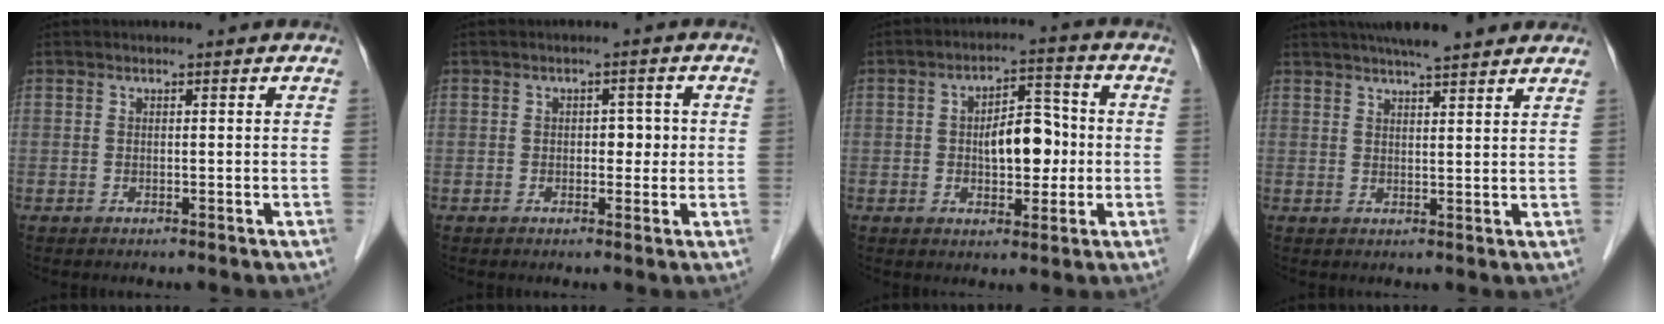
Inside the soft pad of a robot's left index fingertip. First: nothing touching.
{"total": 2.5, "force": [0.0, 1.6, 1.9], "torque": [-0.019, 0.005, -0.003]}
{"total": 7.4, "force": [-0.5, 3.7, 6.4], "torque": [-0.102, 0.017, -0.006]}
{"total": 9.7, "force": [8.2, 0.9, 5.1], "torque": [-0.073, 0.027, 0.109]}